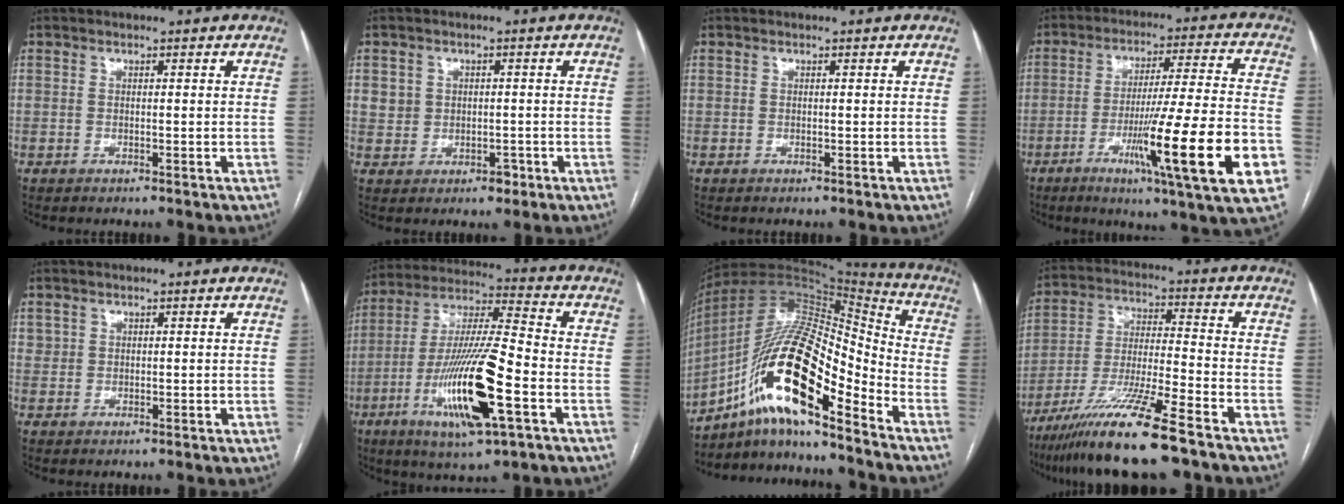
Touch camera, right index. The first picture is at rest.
{"total": 3.9, "force": [-0.2, 3.6, 1.4], "torque": [-0.015, 0.010, 0.009]}
{"total": 0.0}
{"total": 20.8, "force": [-7.1, -0.1, 19.6], "torque": [-0.278, -0.025, -0.109]}
{"total": 1.1, "force": [0.6, 0.9, 0.0], "torque": [0.008, 0.004, 0.009]}
{"total": 18.9, "force": [-6.7, 2.3, 17.6], "torque": [-0.353, -0.019, -0.117]}
{"total": 18.8, "force": [-10.0, 4.1, 15.4], "torque": [-0.294, 0.022, -0.174]}
{"total": 15.5, "force": [-11.1, 0.1, 10.8], "torque": [-0.218, -0.038, -0.202]}